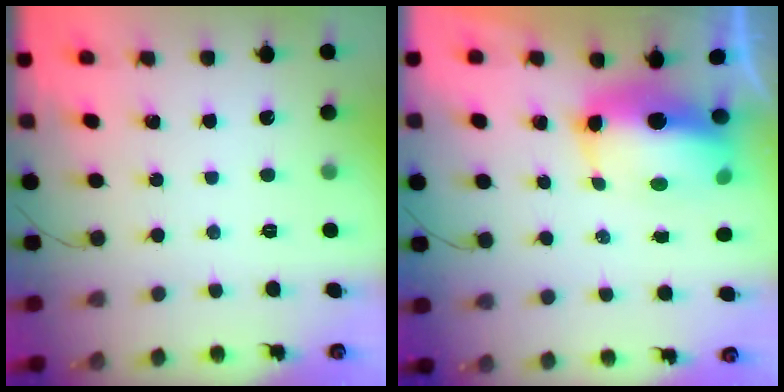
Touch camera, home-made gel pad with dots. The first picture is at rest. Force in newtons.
{"total": 11.2, "press": 10.9, "slide": 2.3}